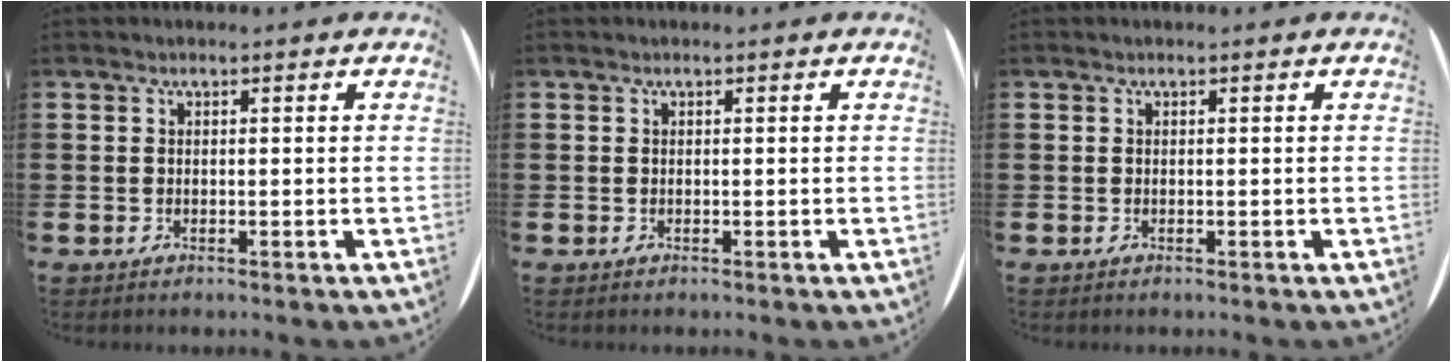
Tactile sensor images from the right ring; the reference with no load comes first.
{"total": 0.0}
{"total": 0.0}